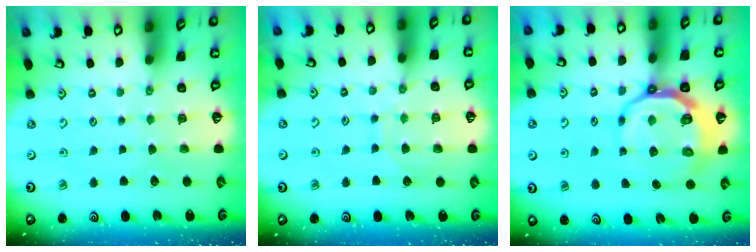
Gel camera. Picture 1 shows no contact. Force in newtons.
{"total": 8.1, "press": 8.1, "slide": 0.7}
{"total": 9.8, "press": 9.2, "slide": 3.5}